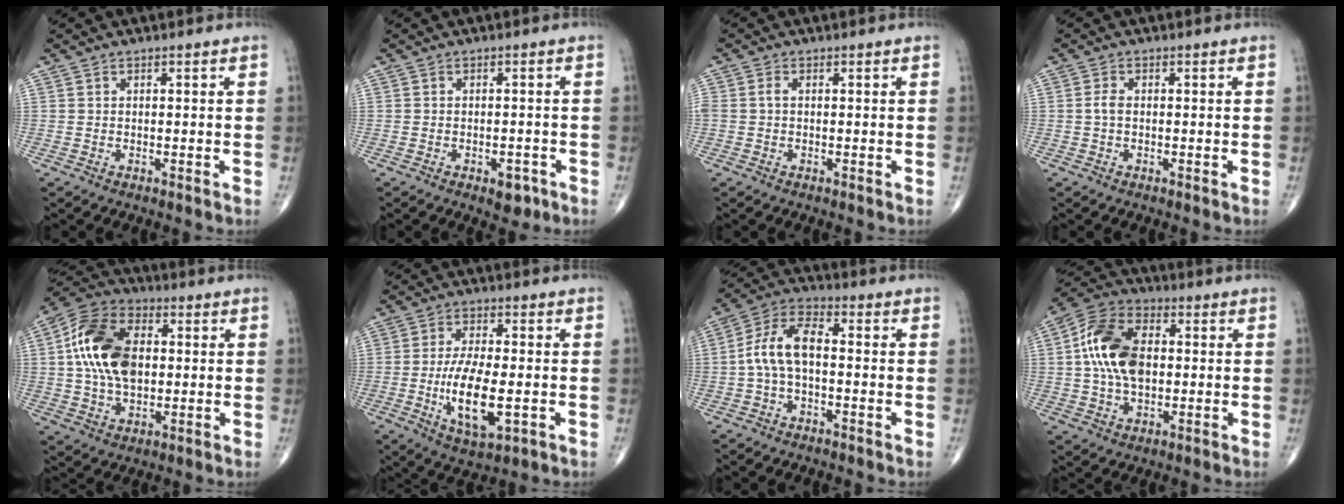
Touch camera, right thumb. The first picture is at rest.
{"total": 3.5, "force": [-1.8, 1.9, 2.3], "torque": [-0.018, 0.007, -0.019]}
{"total": 1.6, "force": [0.0, 1.0, 1.2], "torque": [-0.031, 0.004, -0.003]}
{"total": 1.6, "force": [-0.1, 0.9, 1.4], "torque": [-0.028, 0.001, -0.005]}
{"total": 15.8, "force": [1.5, 9.8, 12.3], "torque": [-0.220, 0.018, 0.022]}
{"total": 11.7, "force": [-2.4, 4.6, 10.5], "torque": [-0.193, -0.006, -0.037]}
{"total": 9.2, "force": [-0.7, 4.8, 7.8], "torque": [-0.155, 0.035, -0.021]}
{"total": 13.8, "force": [0.9, 8.5, 10.9], "torque": [-0.198, 0.021, 0.008]}